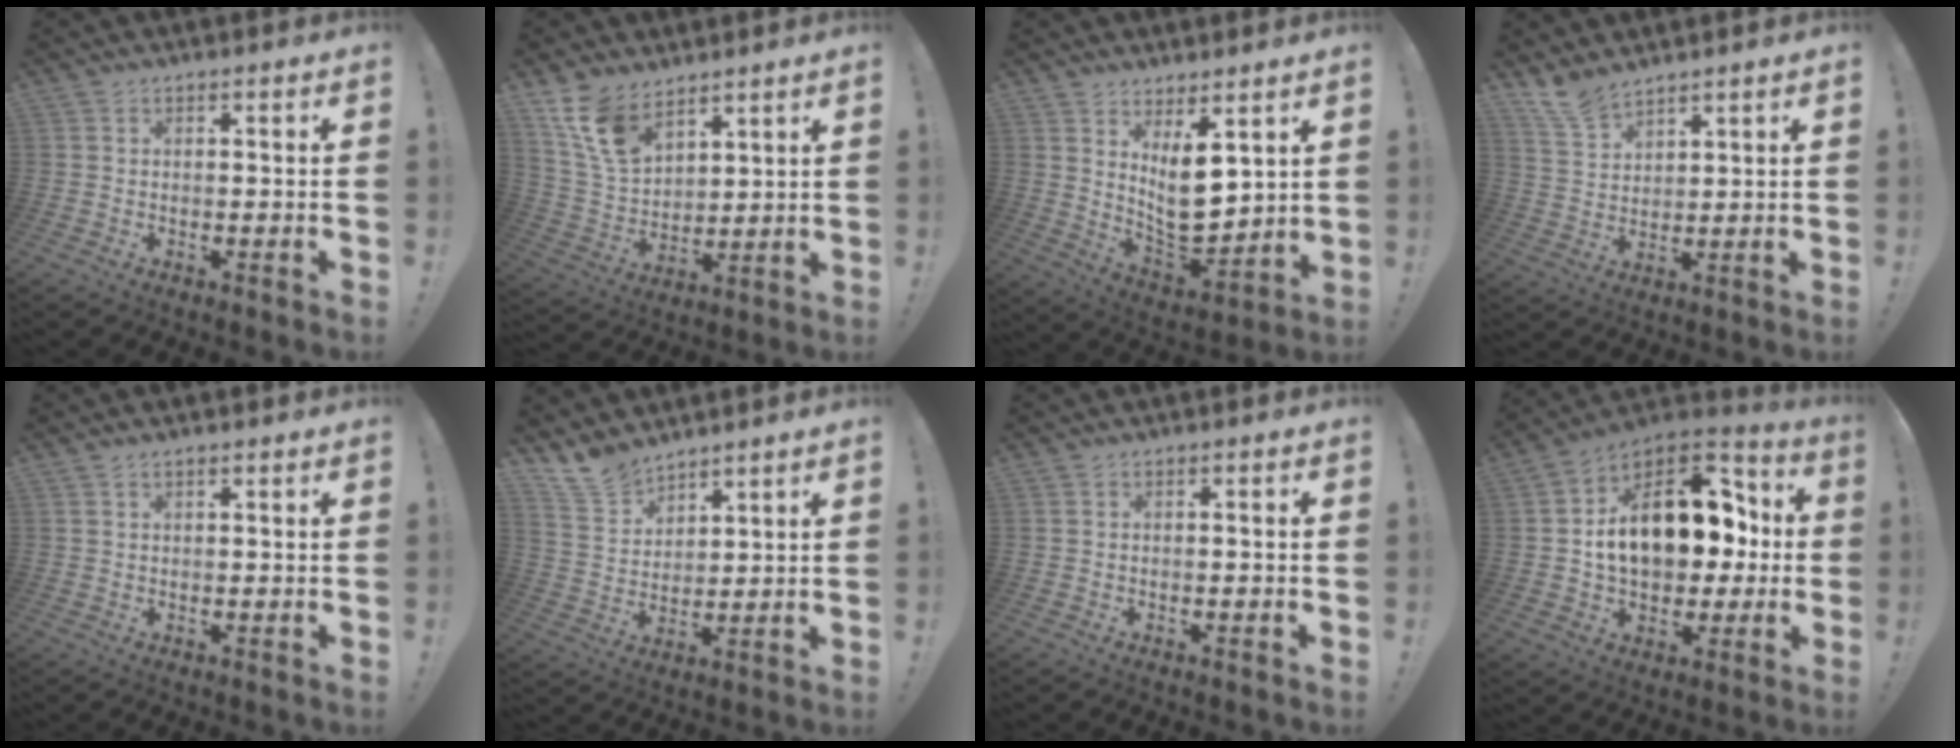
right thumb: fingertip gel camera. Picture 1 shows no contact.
{"total": 12.7, "force": [8.9, 6.9, 5.9], "torque": [-0.121, -0.047, 0.177]}
{"total": 12.0, "force": [4.6, 6.1, 9.2], "torque": [-0.143, -0.052, 0.091]}
{"total": 7.3, "force": [6.4, 2.7, 2.4], "torque": [-0.052, -0.039, 0.124]}
{"total": 1.1, "force": [0.9, 0.4, 0.5], "torque": [-0.007, -0.001, 0.016]}
{"total": 9.7, "force": [8.5, 4.3, 1.9], "torque": [-0.042, -0.065, 0.167]}
{"total": 0.9, "force": [-0.6, -0.1, 0.6], "torque": [-0.017, 0.004, -0.010]}
{"total": 21.2, "force": [2.5, 13.8, 16.0], "torque": [-0.248, 0.008, 0.053]}